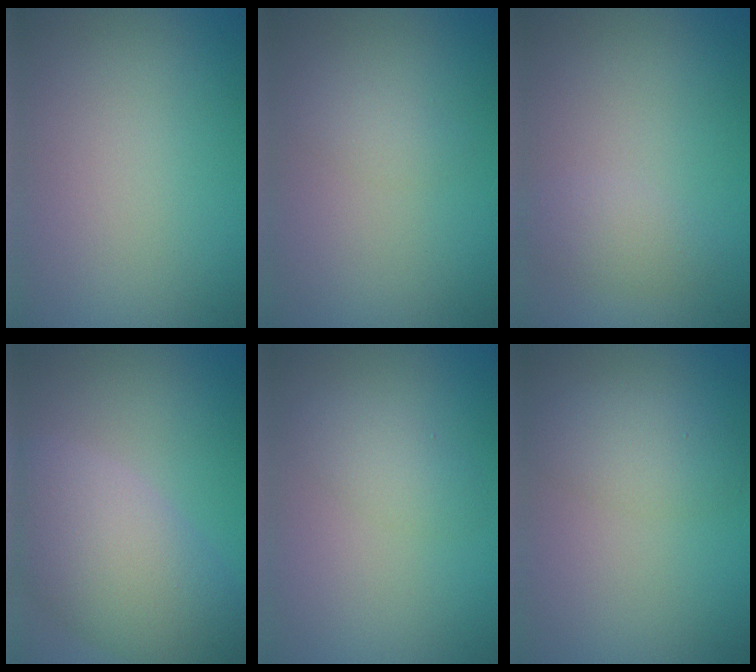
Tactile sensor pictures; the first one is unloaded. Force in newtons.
{"total": 1.1, "press": 1.1, "slide": 0.1}
{"total": 1.6, "press": 1.6, "slide": 0.1}
{"total": 8.2, "press": 8.2, "slide": 0.3}
{"total": 1.9, "press": 1.9, "slide": 0.1}
{"total": 2.8, "press": 2.8, "slide": 0.1}